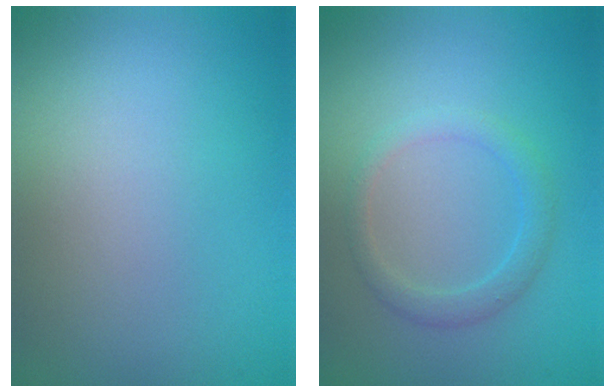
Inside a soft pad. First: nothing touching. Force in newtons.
{"total": 1.9, "press": 1.9, "slide": 0.2}